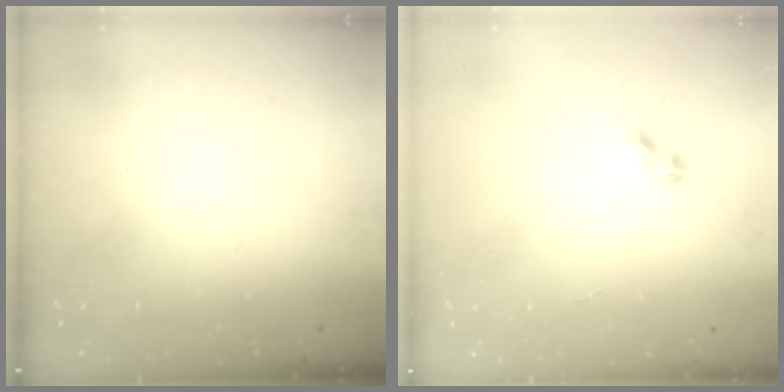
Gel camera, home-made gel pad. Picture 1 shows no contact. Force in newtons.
{"total": 2.5, "press": 2.5, "slide": 0.3}